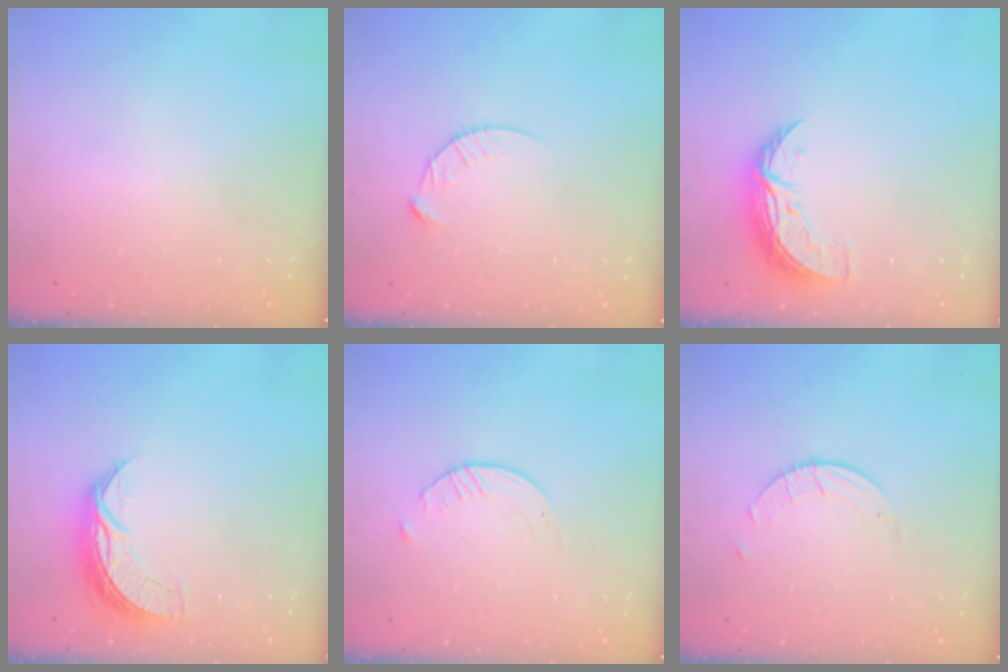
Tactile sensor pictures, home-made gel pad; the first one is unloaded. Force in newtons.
{"total": 4.3, "press": 4.3, "slide": 0.4}
{"total": 8.6, "press": 8.6, "slide": 0.1}
{"total": 7.1, "press": 7.1, "slide": 0.4}
{"total": 2.8, "press": 2.7, "slide": 0.3}
{"total": 4.6, "press": 4.5, "slide": 0.5}